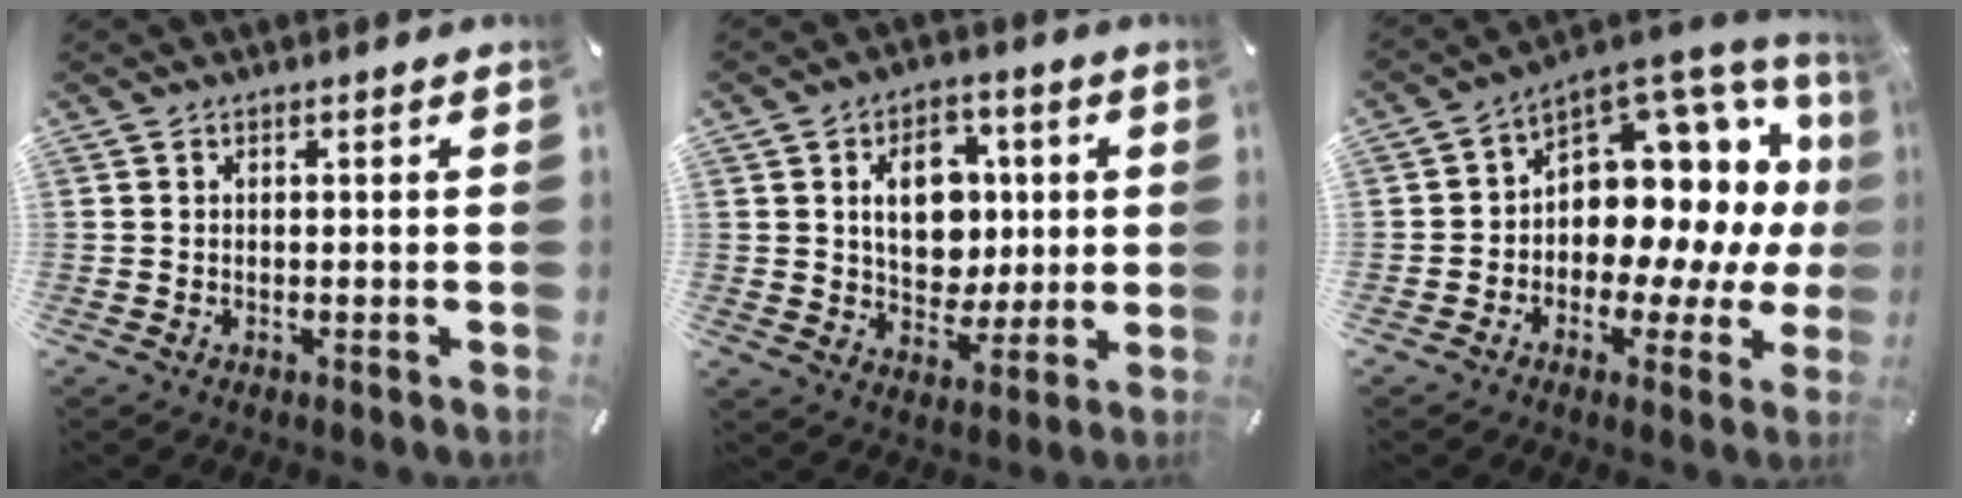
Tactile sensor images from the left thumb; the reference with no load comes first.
{"total": 12.4, "force": [1.9, 9.7, 7.4], "torque": [-0.096, 0.004, 0.034]}
{"total": 12.0, "force": [3.9, 8.7, 7.2], "torque": [-0.090, -0.070, 0.064]}